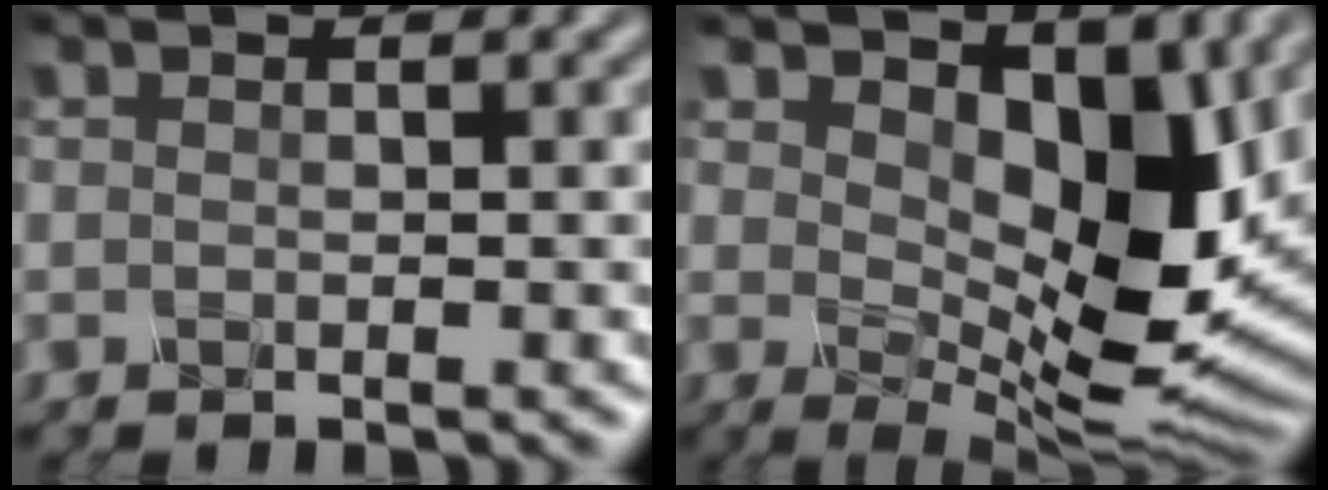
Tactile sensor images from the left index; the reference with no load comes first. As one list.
[{"total": 10.6, "force": [2.0, 5.5, 8.8], "torque": [-0.152, -0.014, 0.044]}]